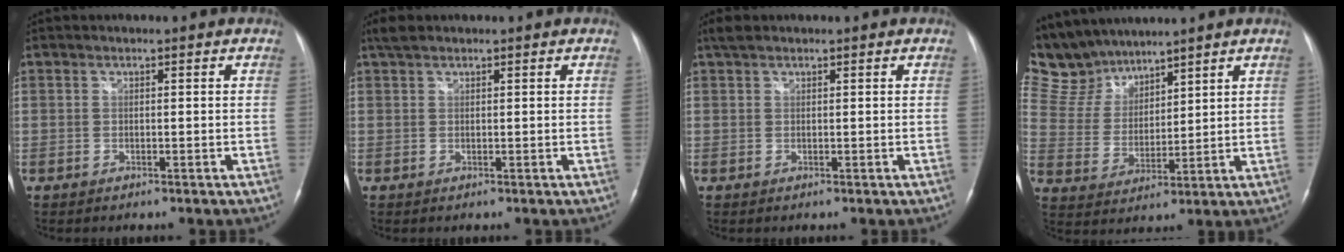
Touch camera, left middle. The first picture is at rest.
{"total": 1.9, "force": [1.5, 0.8, 0.8], "torque": [-0.020, 0.016, 0.028]}
{"total": 1.6, "force": [1.3, 0.7, 0.8], "torque": [-0.019, 0.017, 0.025]}
{"total": 9.8, "force": [9.2, 3.2, 1.0], "torque": [-0.043, 0.018, 0.199]}